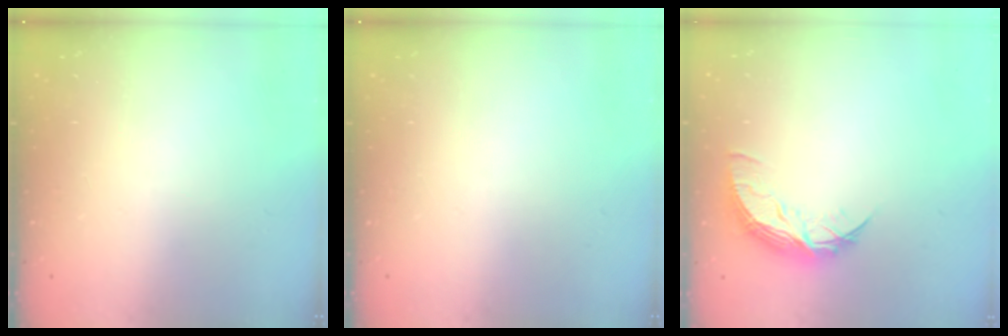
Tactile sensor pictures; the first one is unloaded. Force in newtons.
{"total": 0.0}
{"total": 8.7, "press": 8.7, "slide": 0.4}